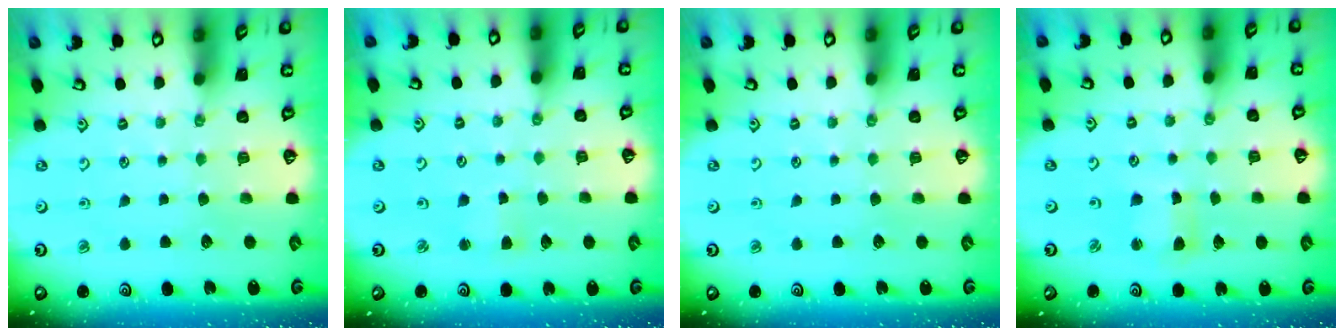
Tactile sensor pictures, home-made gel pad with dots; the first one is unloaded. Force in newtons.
{"total": 3.0, "press": 3.0, "slide": 0.3}
{"total": 0.0}
{"total": 3.2, "press": 3.2, "slide": 0.2}